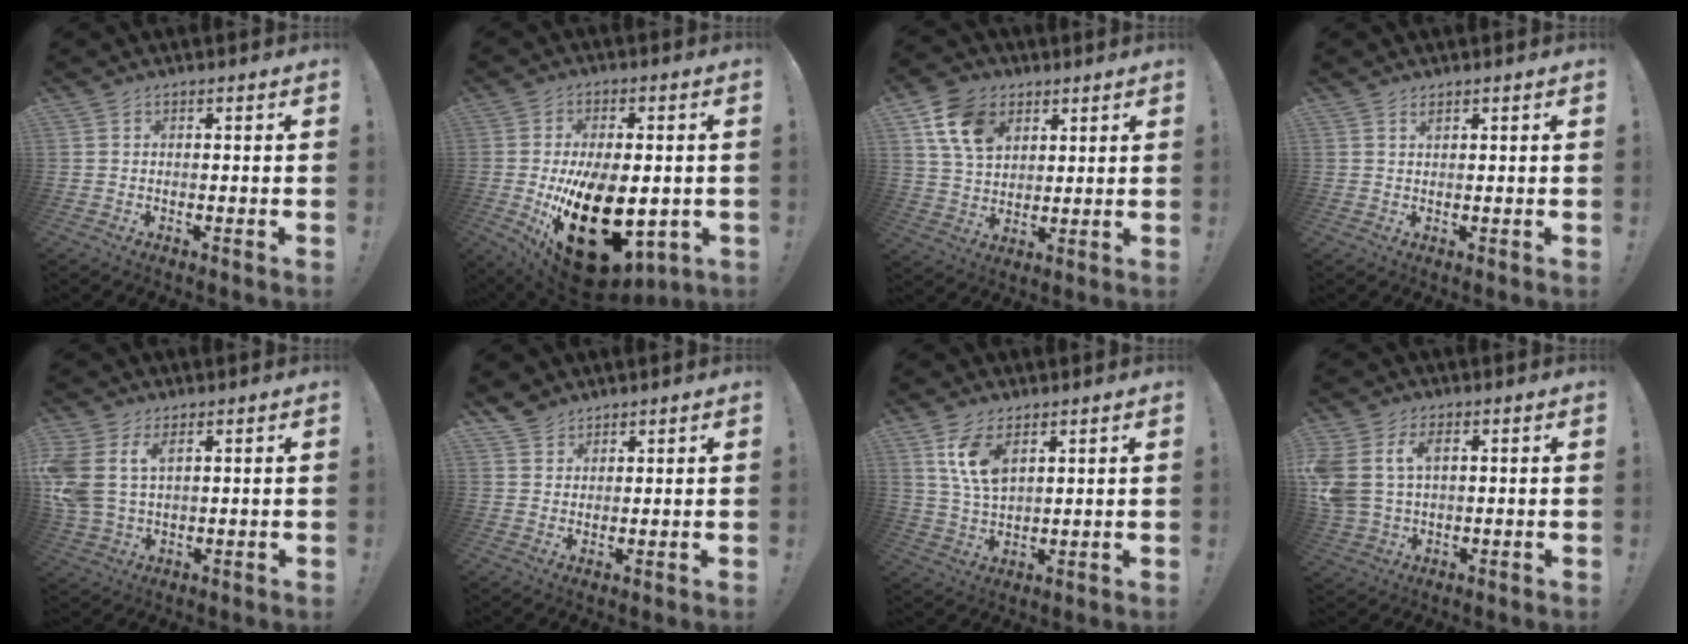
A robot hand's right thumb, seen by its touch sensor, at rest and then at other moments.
{"total": 25.5, "force": [-5.2, 14.1, 20.6], "torque": [-0.330, 0.009, -0.061]}
{"total": 12.9, "force": [6.2, 9.2, 6.7], "torque": [-0.109, -0.014, 0.122]}
{"total": 1.1, "force": [0.8, 0.2, 0.6], "torque": [-0.005, -0.004, 0.014]}
{"total": 8.7, "force": [3.8, 5.5, 5.6], "torque": [-0.120, -0.010, 0.073]}
{"total": 4.5, "force": [3.7, 2.4, 0.5], "torque": [-0.010, -0.024, 0.072]}
{"total": 9.4, "force": [4.8, 4.5, 6.6], "torque": [-0.120, -0.019, 0.088]}
{"total": 9.2, "force": [3.0, 6.3, 5.9], "torque": [-0.126, 0.003, 0.057]}